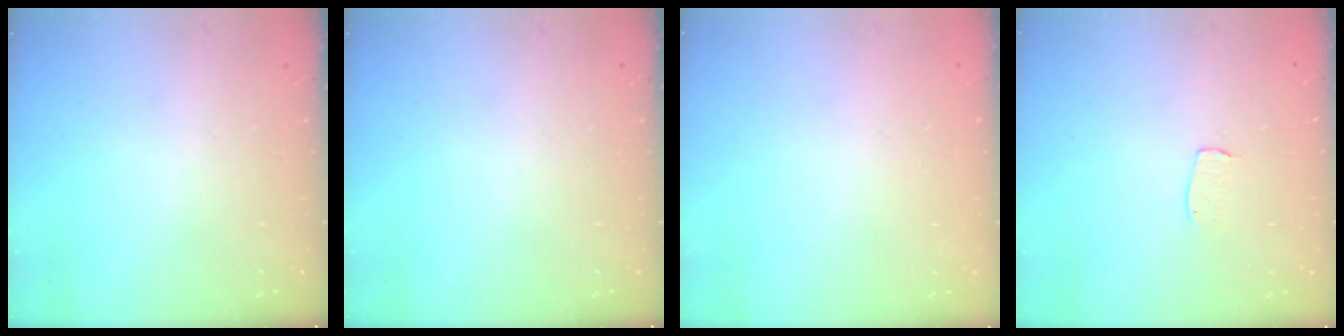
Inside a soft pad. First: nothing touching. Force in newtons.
{"total": 0.0}
{"total": 0.0}
{"total": 4.5, "press": 4.5, "slide": 0.3}